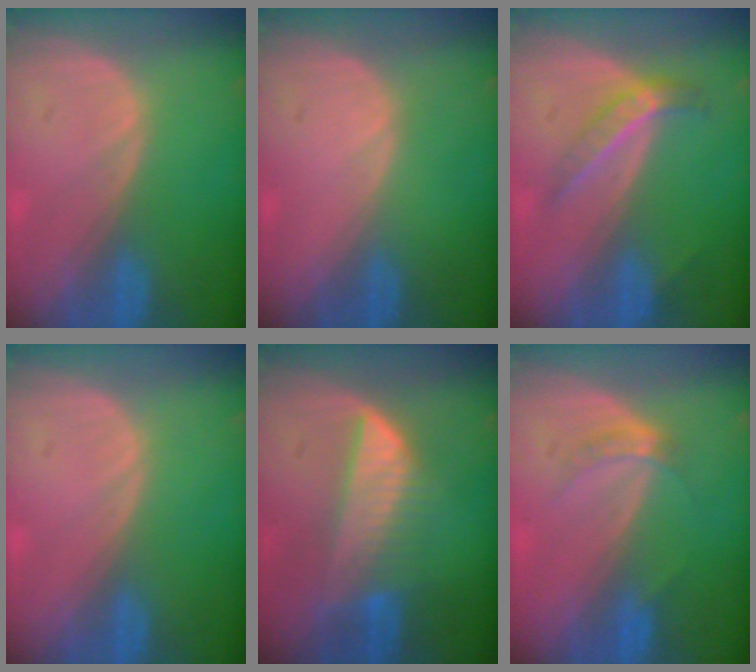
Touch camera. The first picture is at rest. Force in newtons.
{"total": 0.0}
{"total": 4.5, "press": 4.1, "slide": 2.0}
{"total": 0.0}
{"total": 6.7, "press": 6.5, "slide": 1.6}
{"total": 2.8, "press": 2.5, "slide": 1.3}